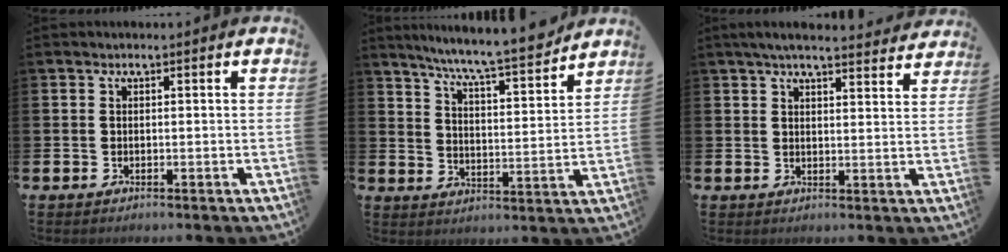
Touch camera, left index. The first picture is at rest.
{"total": 8.2, "force": [7.7, -0.1, 2.8], "torque": [-0.072, -0.059, 0.131]}
{"total": 4.8, "force": [4.5, 0.5, 1.7], "torque": [-0.031, -0.019, 0.079]}